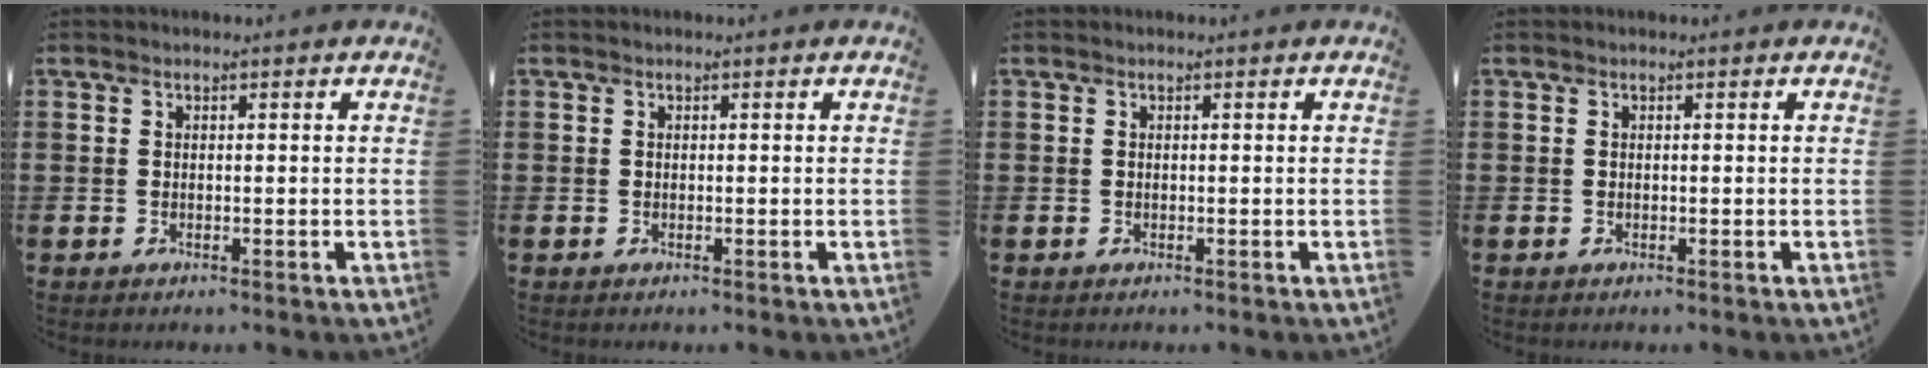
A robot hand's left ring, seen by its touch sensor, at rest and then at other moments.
{"total": 0.0}
{"total": 0.0}
{"total": 0.0}